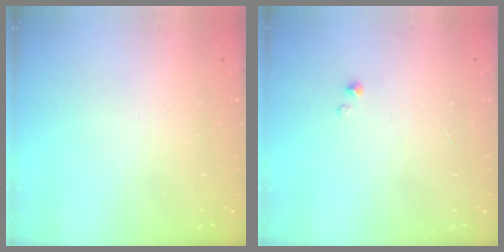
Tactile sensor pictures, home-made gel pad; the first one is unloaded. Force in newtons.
{"total": 0.0}